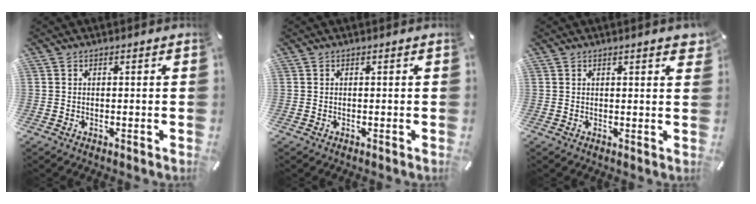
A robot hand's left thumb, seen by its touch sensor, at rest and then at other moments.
{"total": 0.0}
{"total": 2.3, "force": [1.3, 0.4, 1.8], "torque": [-0.030, -0.001, 0.020]}